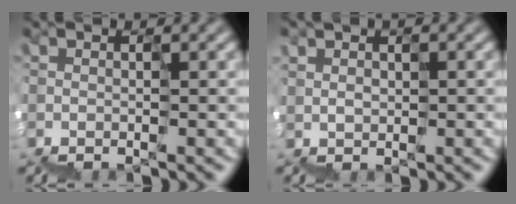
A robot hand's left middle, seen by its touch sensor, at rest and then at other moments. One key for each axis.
{"total": 1.0, "fx": 0.7, "fy": 0.7, "fz": 0.0, "tx": 0.013, "ty": 0.009, "tz": 0.020}